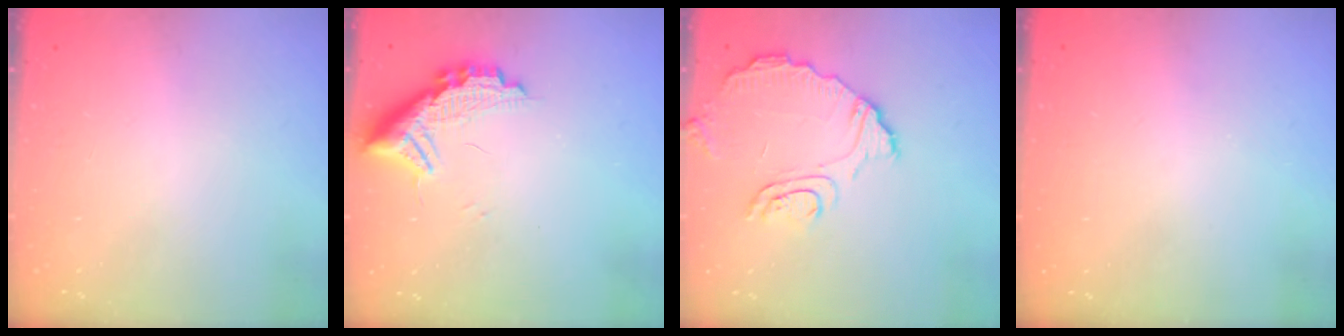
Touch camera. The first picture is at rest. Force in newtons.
{"total": 10.9, "press": 10.8, "slide": 0.9}
{"total": 9.2, "press": 9.2, "slide": 0.7}
{"total": 2.9, "press": 2.8, "slide": 0.9}